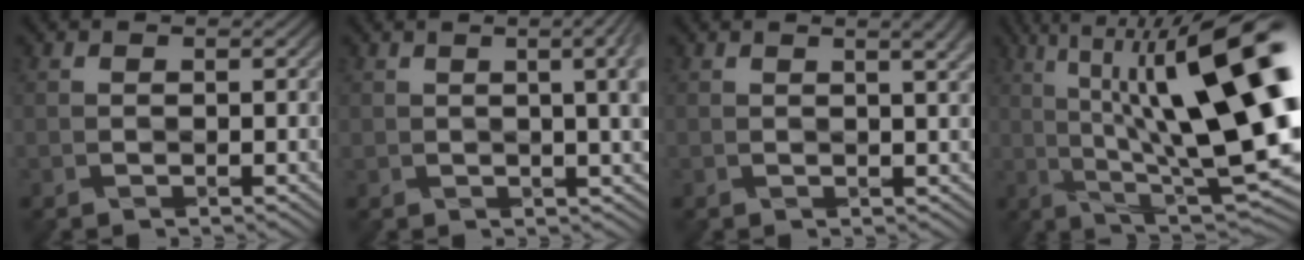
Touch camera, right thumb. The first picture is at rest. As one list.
[{"total": 7.7, "force": [1.6, 2.4, 7.2], "torque": [-0.062, 0.025, 0.012]}, {"total": 4.8, "force": [2.0, 1.4, 4.1], "torque": [-0.041, 0.017, 0.016]}, {"total": 20.1, "force": [4.1, 5.6, 18.8], "torque": [-0.300, 0.030, 0.084]}]